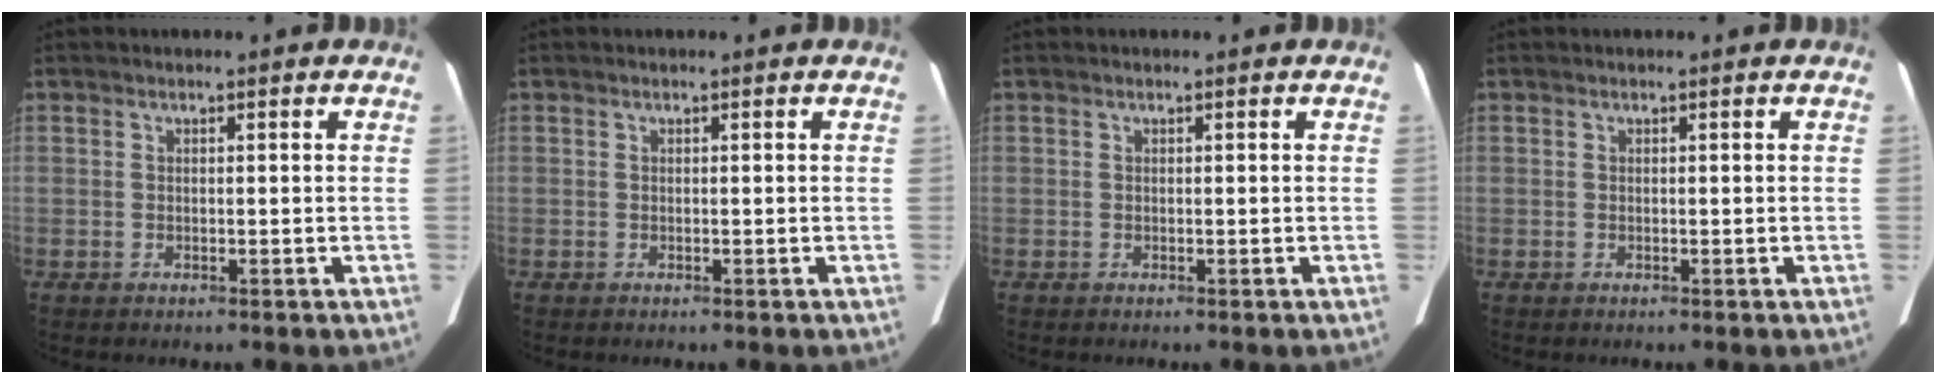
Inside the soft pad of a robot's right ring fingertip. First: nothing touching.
{"total": 0.0}
{"total": 0.0}
{"total": 0.0}